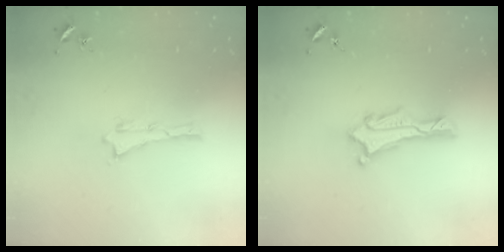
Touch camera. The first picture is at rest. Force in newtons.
{"total": 1.3, "press": 1.2, "slide": 0.1}